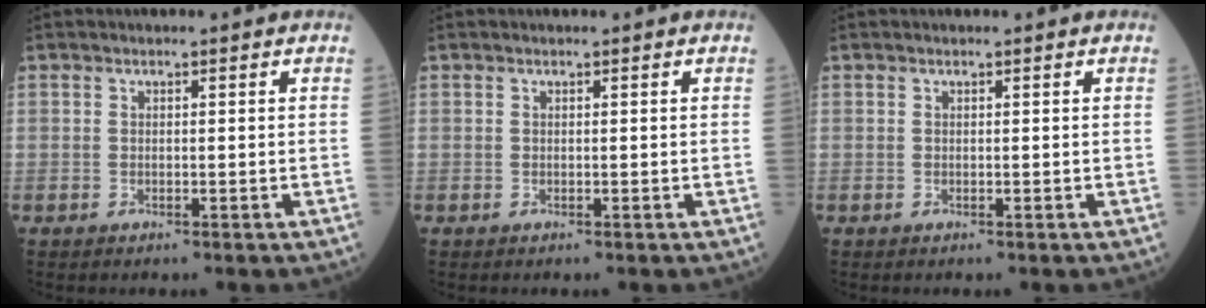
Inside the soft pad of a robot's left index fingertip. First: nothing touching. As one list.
[{"total": 0.0}, {"total": 0.0}]